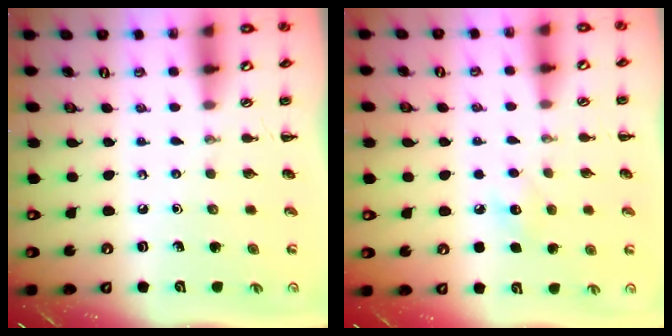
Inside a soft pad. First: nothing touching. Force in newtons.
{"total": 6.8, "press": 6.7, "slide": 1.6}